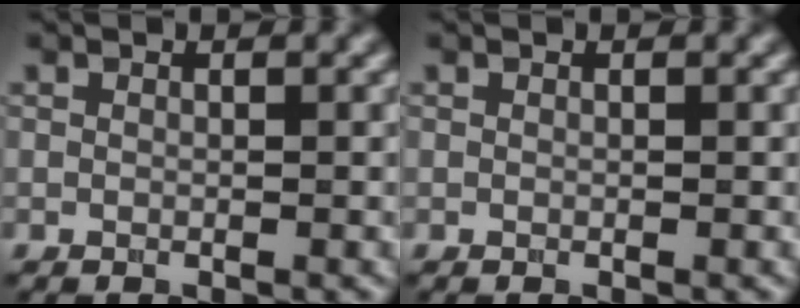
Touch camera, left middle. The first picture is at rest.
{"total": 0.0}